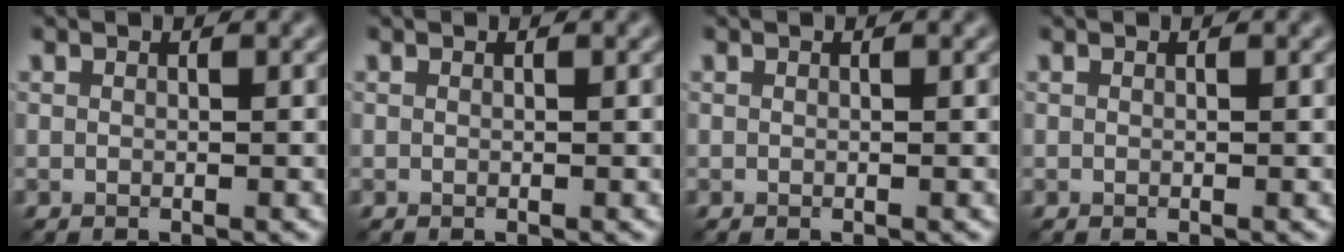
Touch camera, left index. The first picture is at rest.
{"total": 0.0}
{"total": 0.0}
{"total": 0.0}